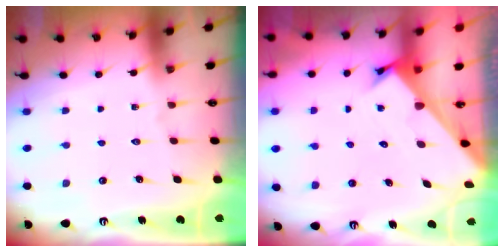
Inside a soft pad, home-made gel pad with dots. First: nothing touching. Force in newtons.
{"total": 2.3, "press": 2.3, "slide": 0.2}